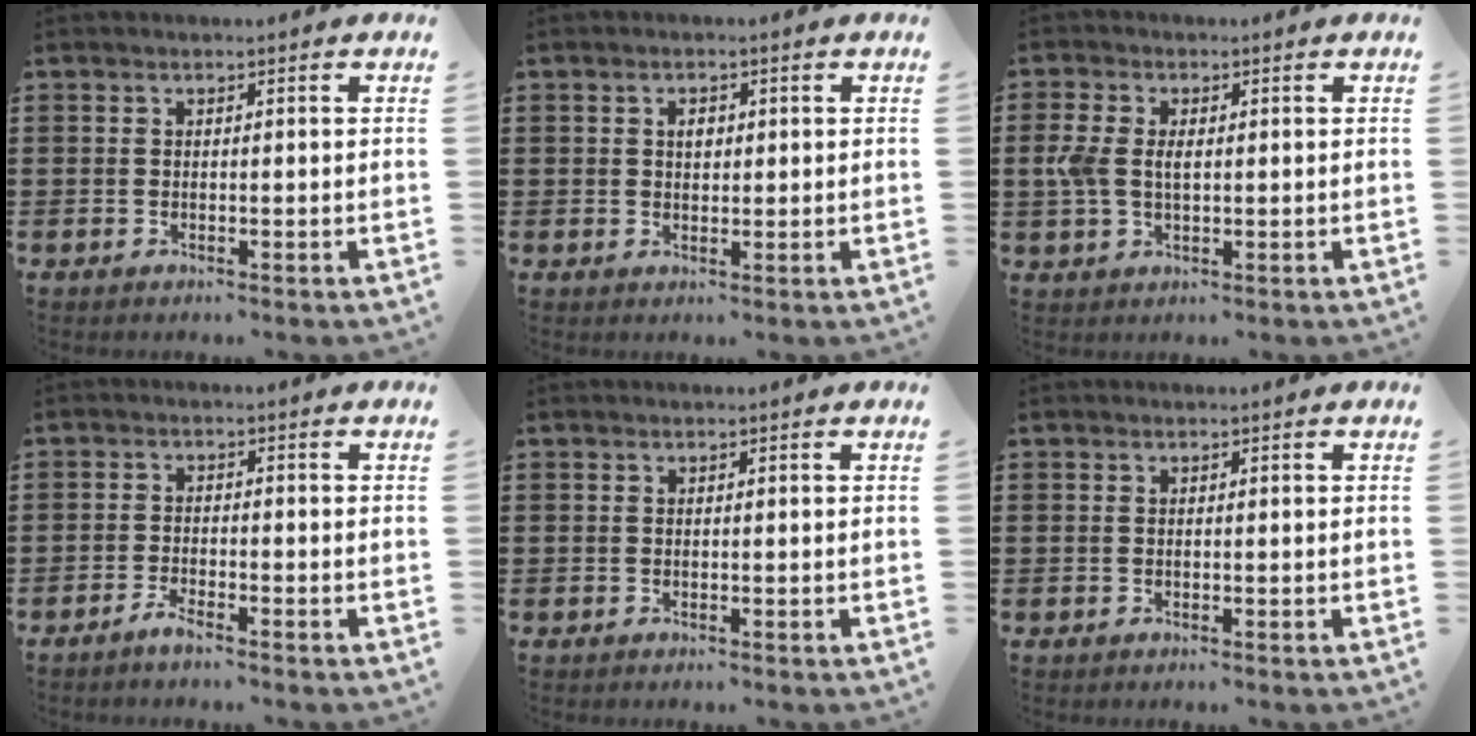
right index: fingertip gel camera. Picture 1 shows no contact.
{"total": 1.9, "force": [0.4, 1.2, 1.4], "torque": [-0.030, 0.009, 0.006]}
{"total": 4.1, "force": [0.2, 2.5, 3.3], "torque": [-0.090, 0.002, -0.005]}
{"total": 1.8, "force": [-1.7, -0.1, 0.8], "torque": [-0.016, -0.002, -0.029]}
{"total": 0.0}
{"total": 0.0}